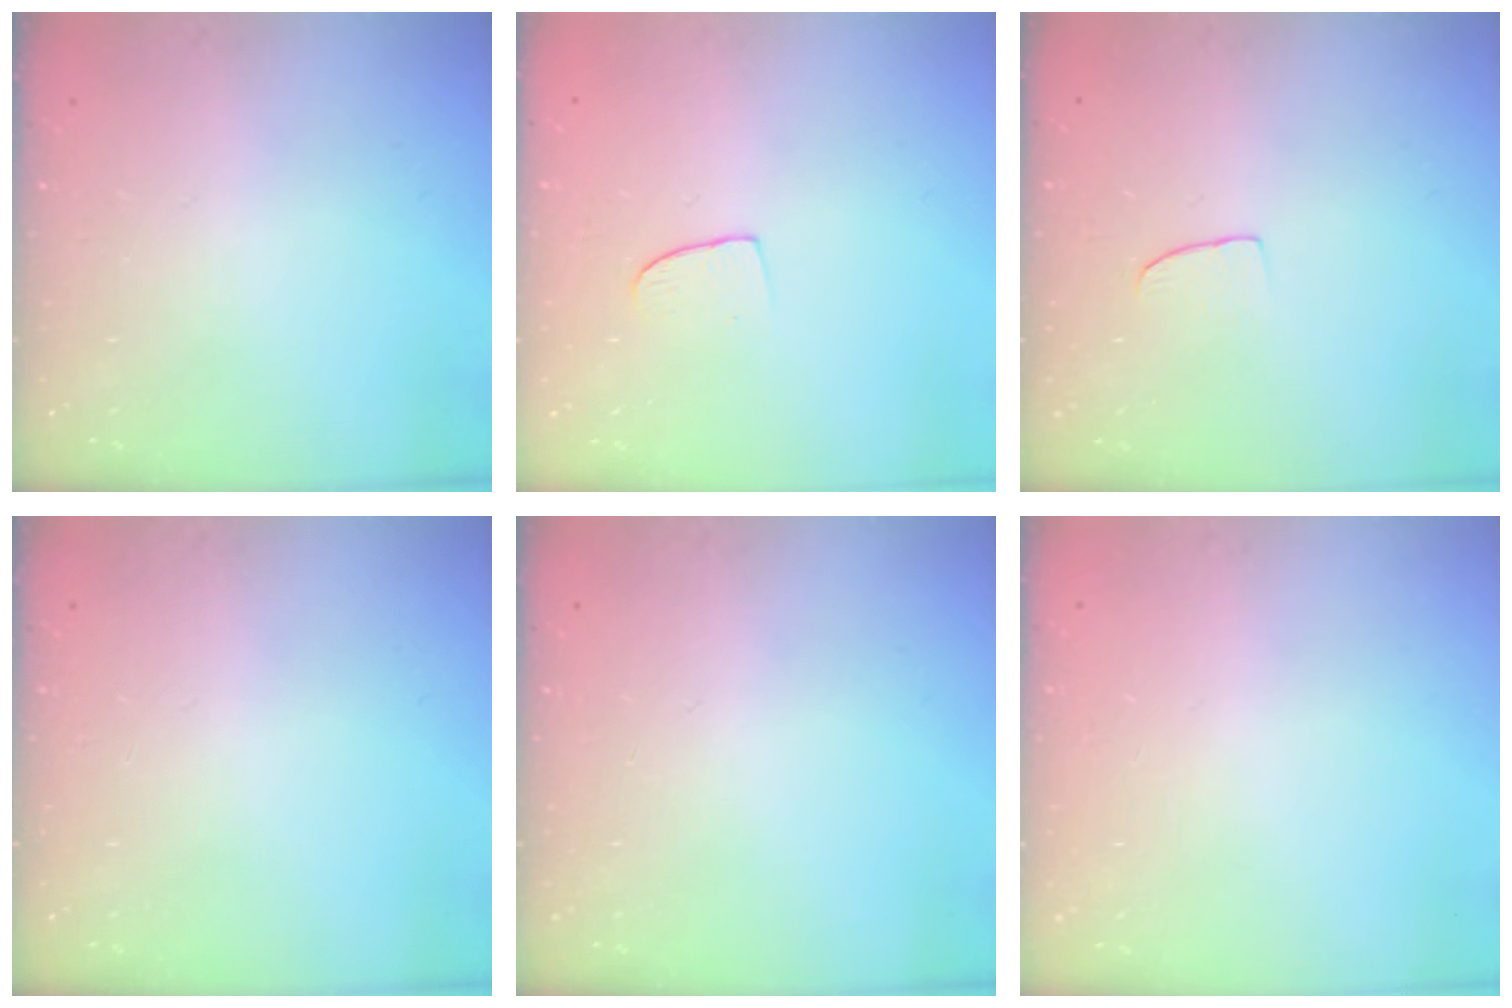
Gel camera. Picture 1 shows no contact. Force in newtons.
{"total": 6.3, "press": 6.3, "slide": 0.5}
{"total": 4.2, "press": 4.2, "slide": 0.3}
{"total": 0.0}
{"total": 0.0}
{"total": 0.0}